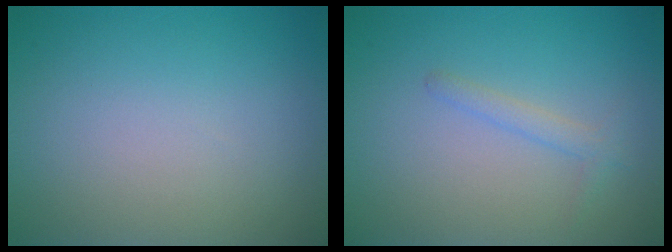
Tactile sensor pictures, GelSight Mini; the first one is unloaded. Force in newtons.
{"total": 1.3, "press": 1.3, "slide": 0.0}